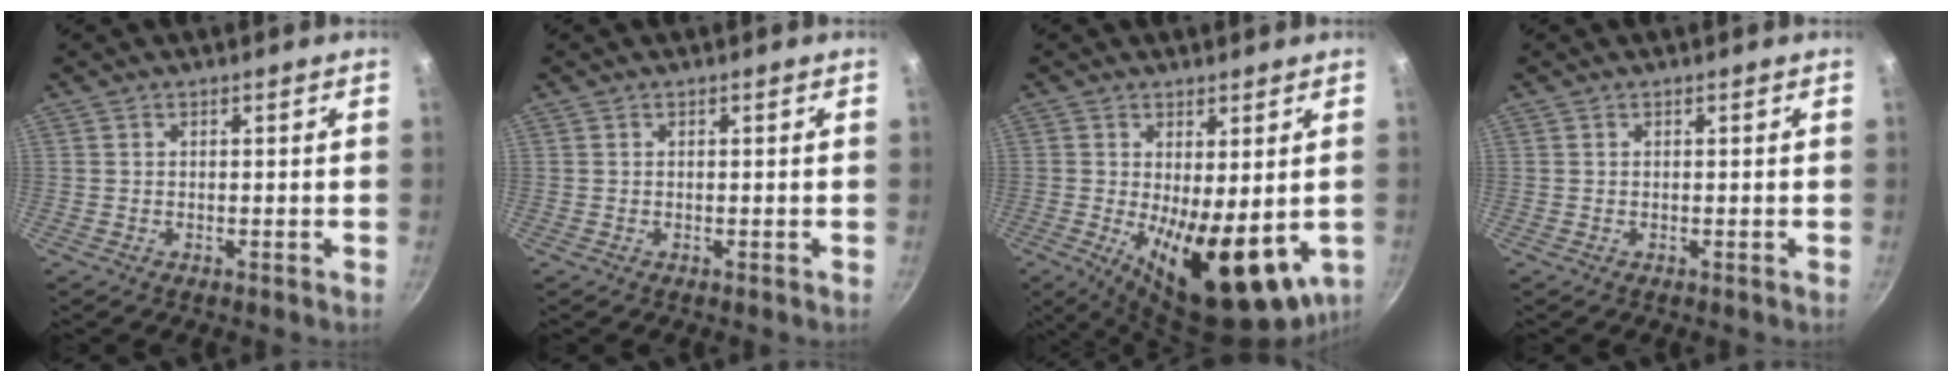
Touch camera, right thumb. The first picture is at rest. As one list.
[{"total": 0.0}, {"total": 16.6, "force": [-2.5, 6.6, 15.1], "torque": [-0.199, -0.025, -0.020]}, {"total": 0.0}]